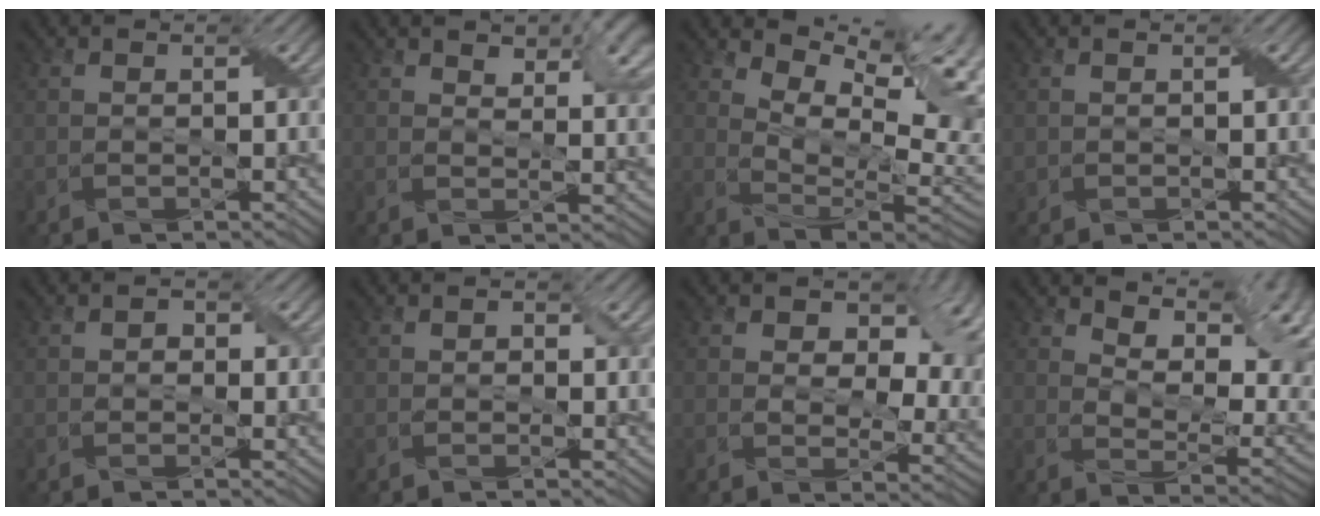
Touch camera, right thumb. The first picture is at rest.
{"total": 8.0, "force": [4.3, 3.6, 5.7], "torque": [-0.083, 0.002, 0.075]}
{"total": 12.0, "force": [6.0, 4.7, 9.2], "torque": [-0.170, 0.011, 0.102]}
{"total": 0.7, "force": [0.1, 0.7, 0.0], "torque": [-0.008, -0.002, 0.004]}
{"total": 1.1, "force": [-0.3, 1.0, 0.4], "torque": [-0.005, -0.002, -0.010]}
{"total": 0.8, "force": [-0.2, 0.7, 0.3], "torque": [-0.004, -0.003, -0.007]}
{"total": 12.5, "force": [4.6, 7.3, 9.1], "torque": [-0.128, -0.002, 0.073]}
{"total": 13.7, "force": [7.9, 6.1, 9.3], "torque": [-0.149, 0.005, 0.112]}